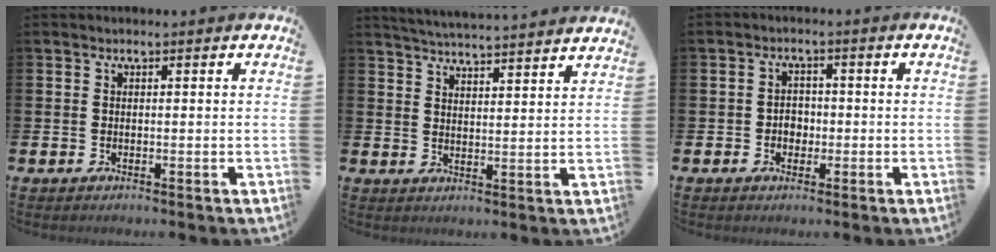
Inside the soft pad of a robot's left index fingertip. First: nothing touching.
{"total": 4.8, "force": [4.8, -0.5, 0.2], "torque": [-0.025, -0.034, 0.085]}
{"total": 2.4, "force": [-0.5, 2.1, 1.1], "torque": [-0.007, 0.001, -0.017]}